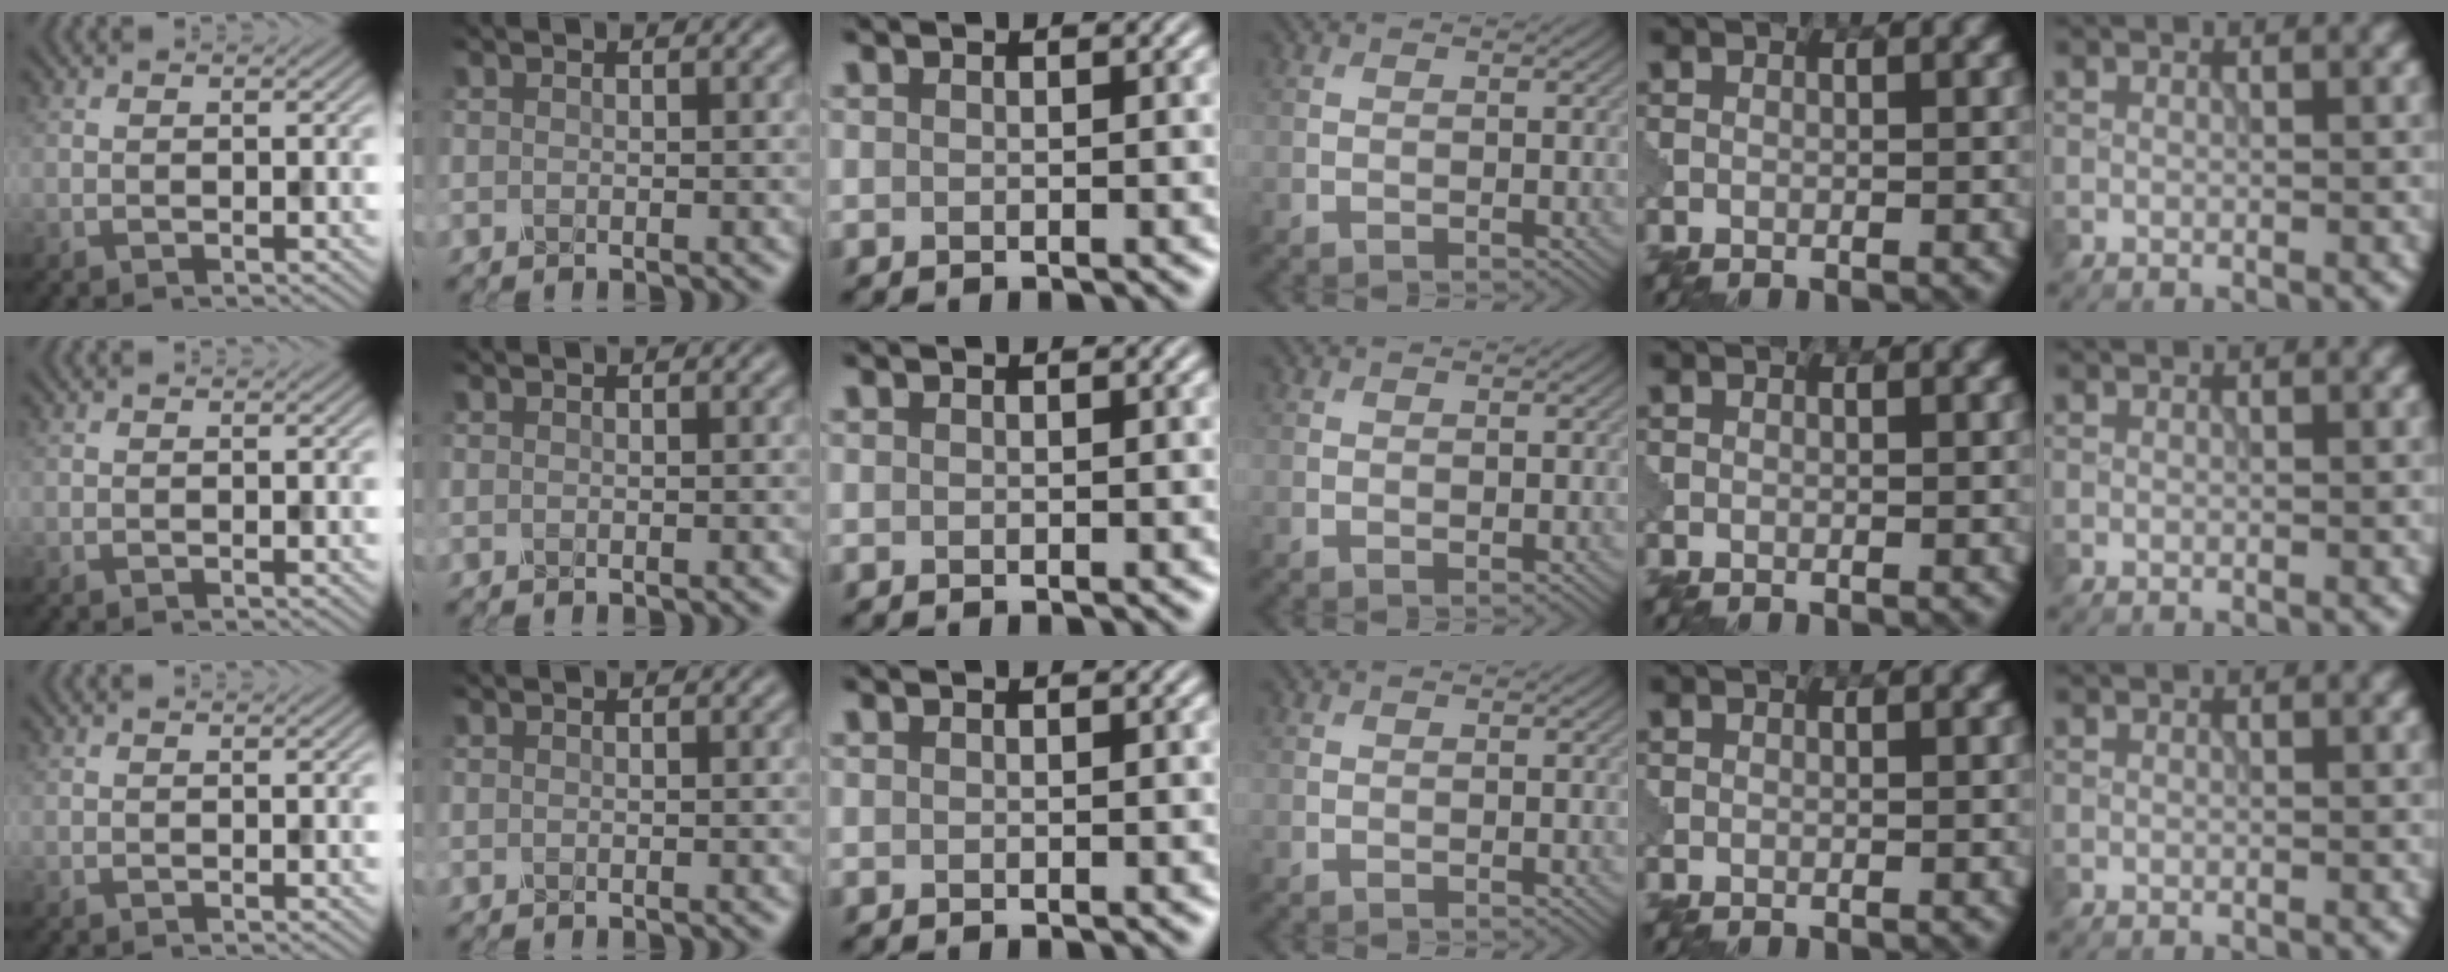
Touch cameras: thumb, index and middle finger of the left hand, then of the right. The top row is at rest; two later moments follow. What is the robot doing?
{"motion": "wrap", "object": "tissue paper"}